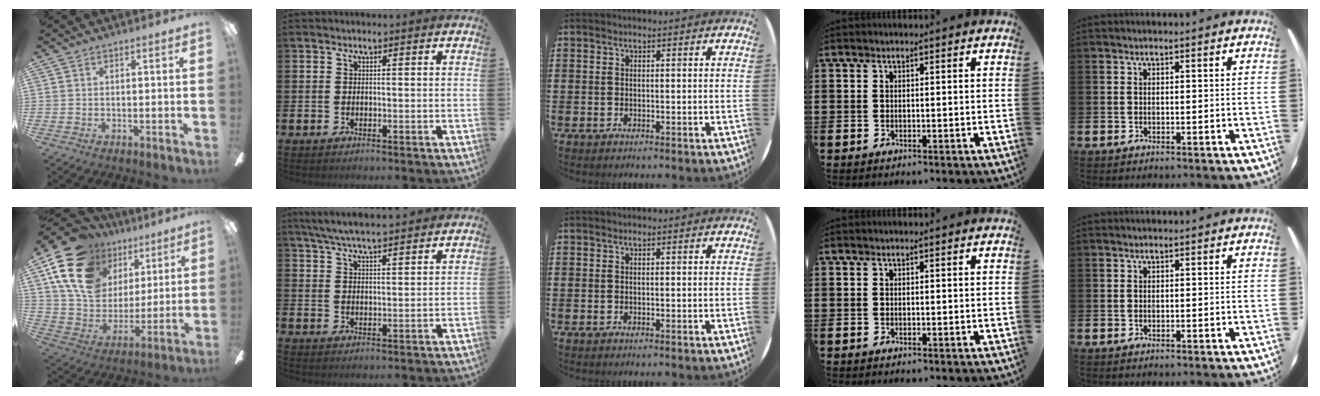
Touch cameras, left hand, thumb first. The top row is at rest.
{"thumb": {"total": 20.7, "force": [10.5, 14.6, 10.2], "torque": [-0.209, -0.037, 0.197]}, "index": {"total": 6.2, "force": [5.9, 0.4, 1.8], "torque": [-0.057, -0.022, 0.109]}}